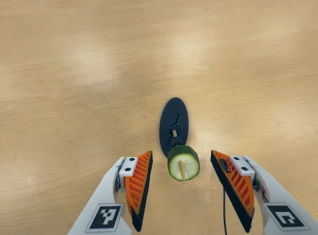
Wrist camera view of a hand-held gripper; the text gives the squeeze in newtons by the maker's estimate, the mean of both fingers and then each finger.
{"total": 0.0}